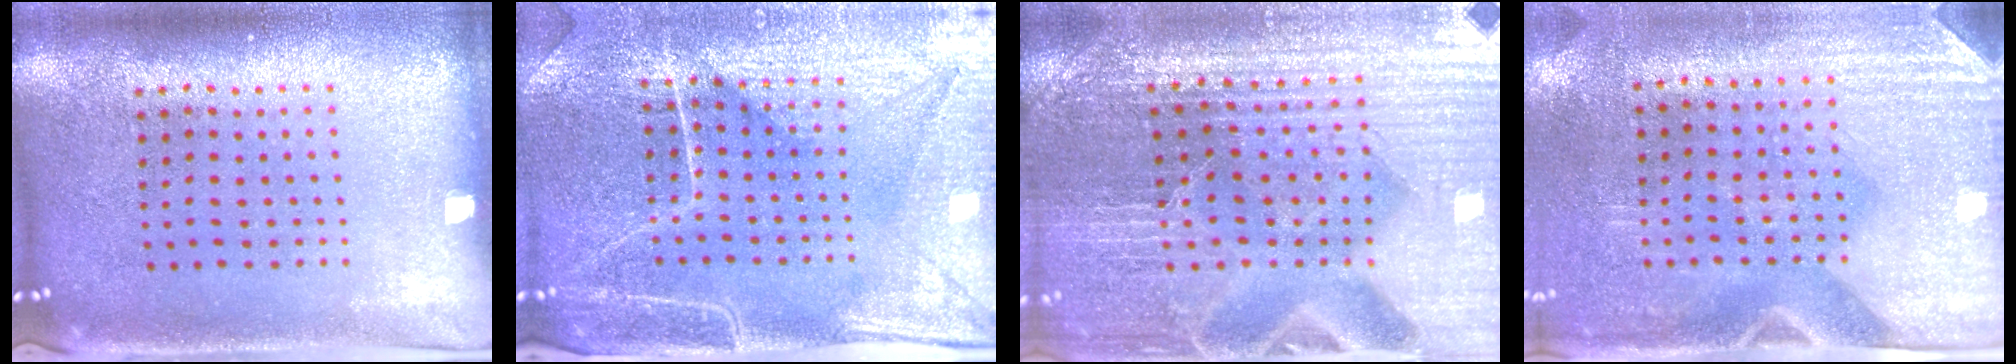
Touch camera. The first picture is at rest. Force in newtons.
{"total": 4.5, "press": 4.2, "slide": 1.6}
{"total": 3.9, "press": 3.8, "slide": 0.7}
{"total": 2.9, "press": 2.5, "slide": 1.4}